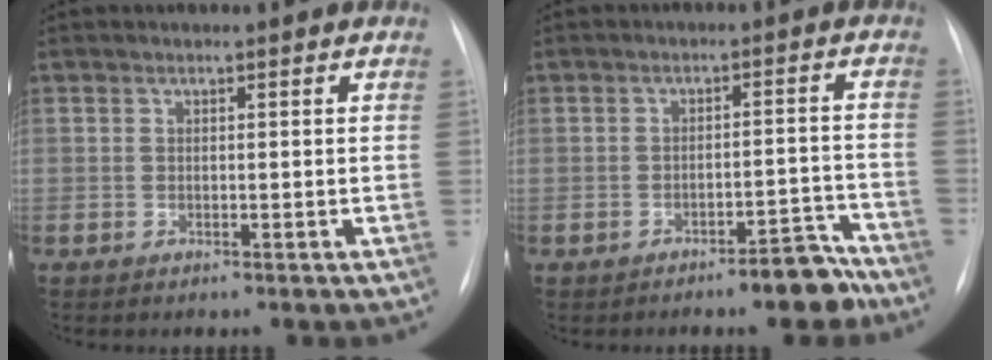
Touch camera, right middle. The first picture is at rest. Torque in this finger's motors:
{"motor_torque": [0.62, -0.60, 0.08, 0.02]}